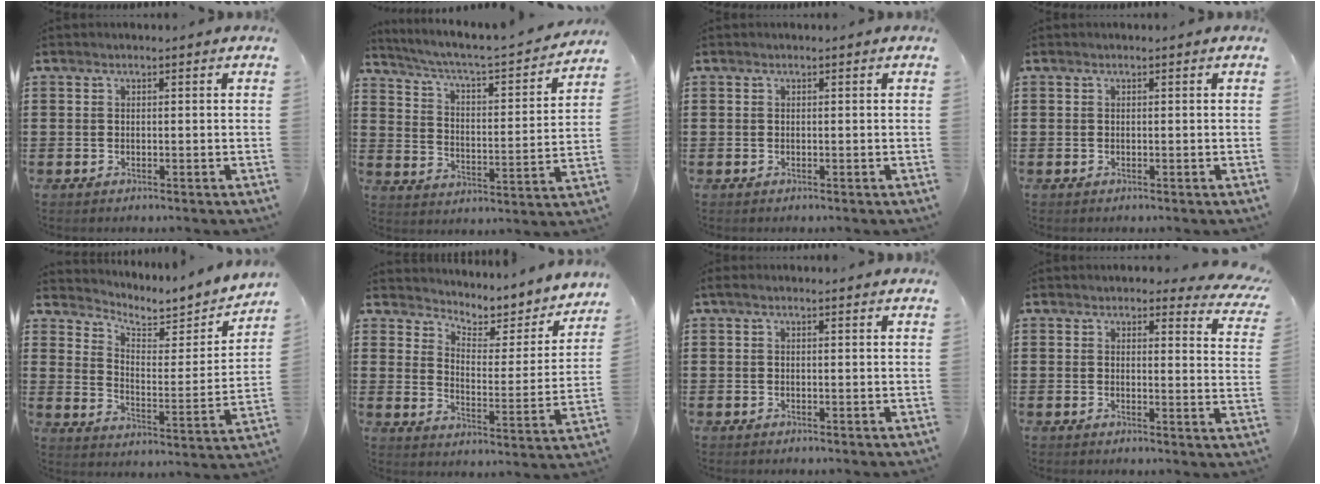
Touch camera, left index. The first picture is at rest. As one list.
[{"total": 3.5, "force": [2.9, 0.3, 1.8], "torque": [-0.056, -0.035, 0.037]}, {"total": 0.0}, {"total": 0.0}, {"total": 4.2, "force": [3.9, 1.3, 0.9], "torque": [-0.046, -0.032, 0.062]}, {"total": 4.0, "force": [3.8, 1.0, 0.9], "torque": [-0.037, -0.039, 0.055]}, {"total": 0.9, "force": [0.3, 0.2, 0.8], "torque": [-0.016, 0.002, 0.005]}, {"total": 3.3, "force": [3.0, 0.8, 1.3], "torque": [-0.022, -0.013, 0.051]}]